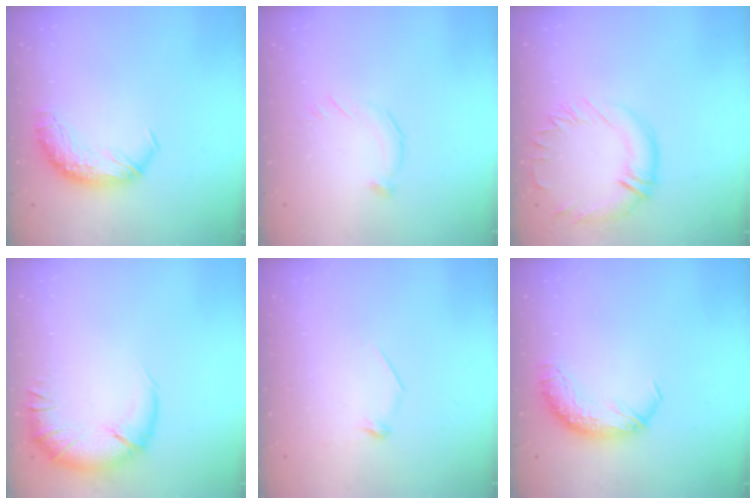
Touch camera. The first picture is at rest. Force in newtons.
{"total": 5.4, "press": 5.4, "slide": 0.3}
{"total": 2.3, "press": 2.0, "slide": 1.2}
{"total": 3.2, "press": 1.2, "slide": 3.0}
{"total": 8.1, "press": 8.1, "slide": 0.5}
{"total": 0.0}